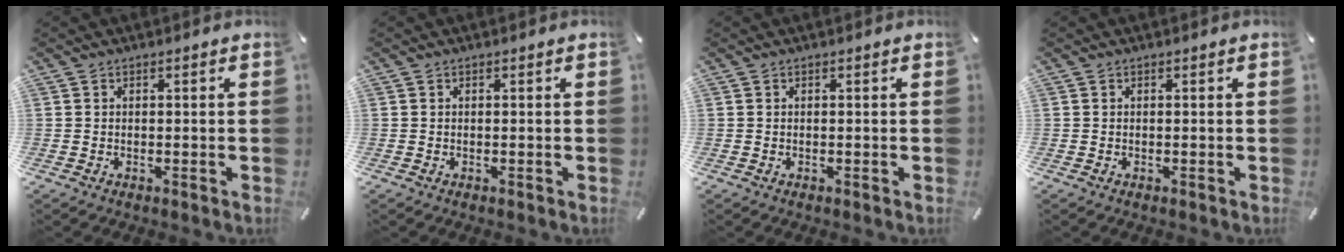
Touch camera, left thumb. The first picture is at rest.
{"total": 0.0}
{"total": 0.0}
{"total": 0.0}